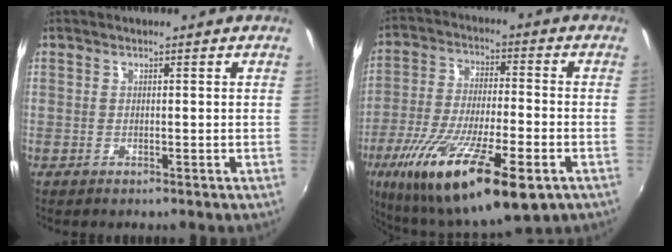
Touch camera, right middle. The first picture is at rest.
{"total": 23.8, "force": [-12.4, 6.7, 19.2], "torque": [-0.366, -0.067, -0.210]}